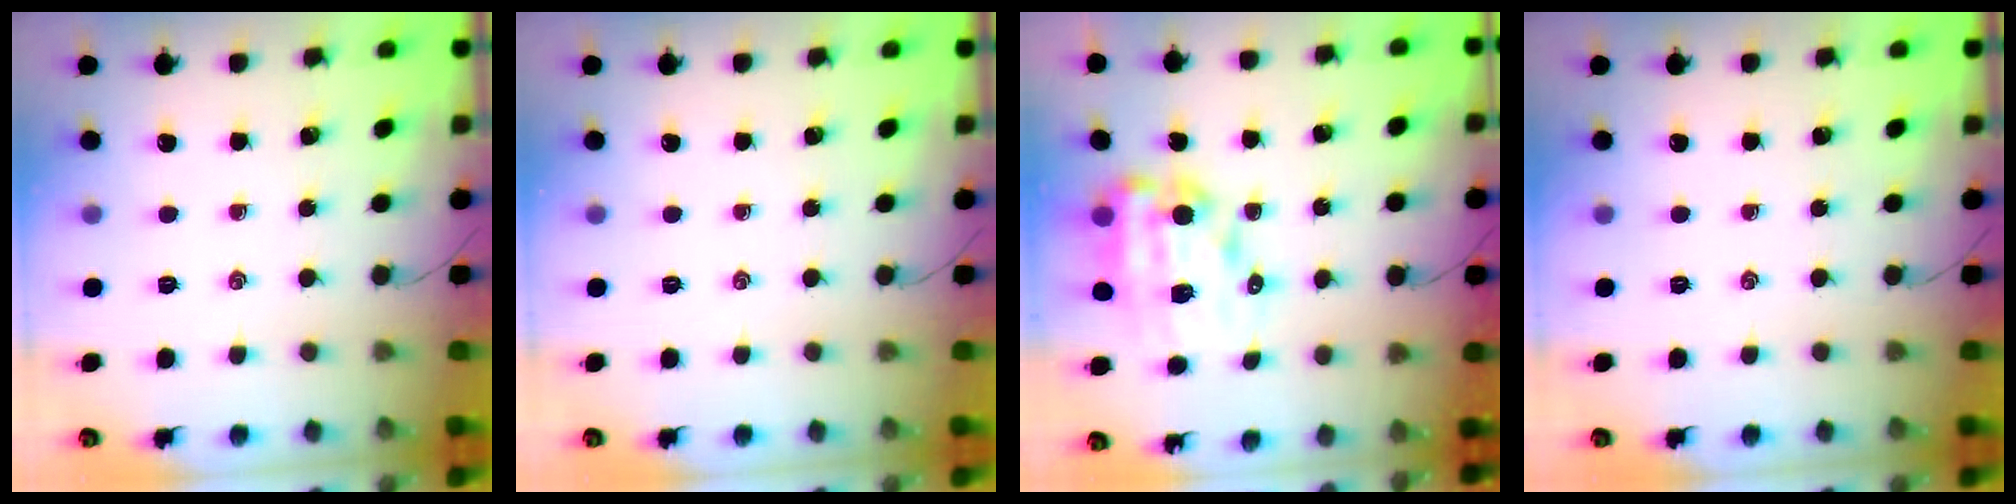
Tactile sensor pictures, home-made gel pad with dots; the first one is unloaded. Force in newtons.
{"total": 0.0}
{"total": 11.8, "press": 11.4, "slide": 3.0}
{"total": 0.0}